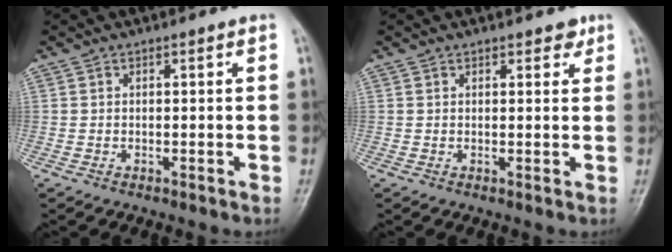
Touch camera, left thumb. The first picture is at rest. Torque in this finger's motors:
{"motor_torque": [-0.12, 0.01, -0.35, -0.26, 0.03]}